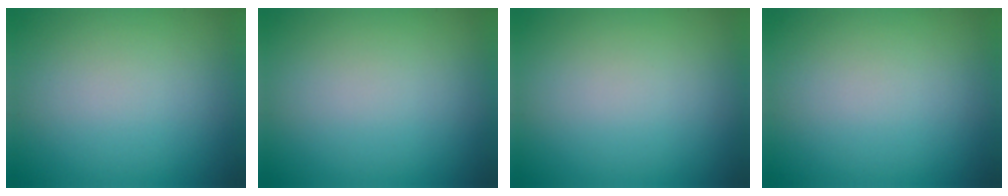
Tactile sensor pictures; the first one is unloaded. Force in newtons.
{"total": 0.0}
{"total": 0.0}
{"total": 0.0}